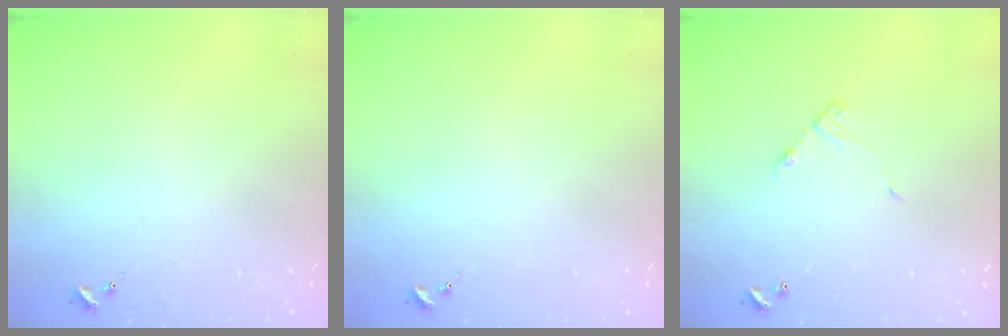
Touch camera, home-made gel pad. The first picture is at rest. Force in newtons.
{"total": 0.0}
{"total": 6.2, "press": 6.2, "slide": 0.4}